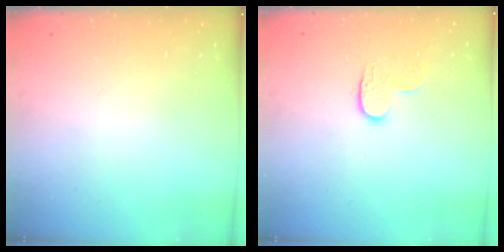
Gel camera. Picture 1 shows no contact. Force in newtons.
{"total": 3.6, "press": 3.6, "slide": 0.3}